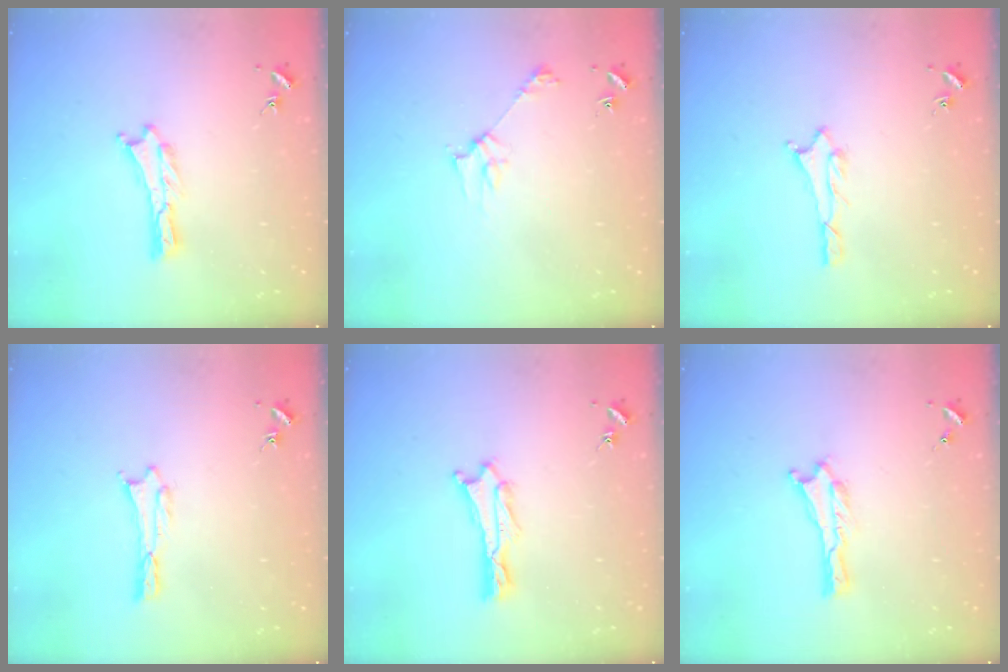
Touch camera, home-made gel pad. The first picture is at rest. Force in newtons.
{"total": 3.1, "press": 3.1, "slide": 0.3}
{"total": 1.1, "press": 1.1, "slide": 0.1}
{"total": 0.7, "press": 0.7, "slide": 0.1}
{"total": 1.0, "press": 1.0, "slide": 0.1}
{"total": 0.0}